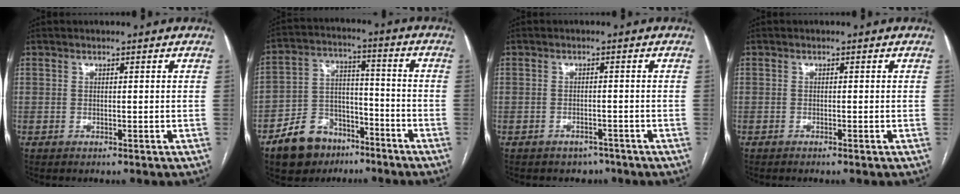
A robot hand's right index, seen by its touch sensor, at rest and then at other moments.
{"total": 11.5, "force": [-7.6, 7.5, 4.4], "torque": [-0.087, 0.025, -0.126]}
{"total": 2.9, "force": [-2.3, 1.7, 0.2], "torque": [-0.007, 0.006, -0.027]}
{"total": 0.6, "force": [-0.5, -0.2, 0.4], "torque": [-0.008, 0.002, -0.009]}